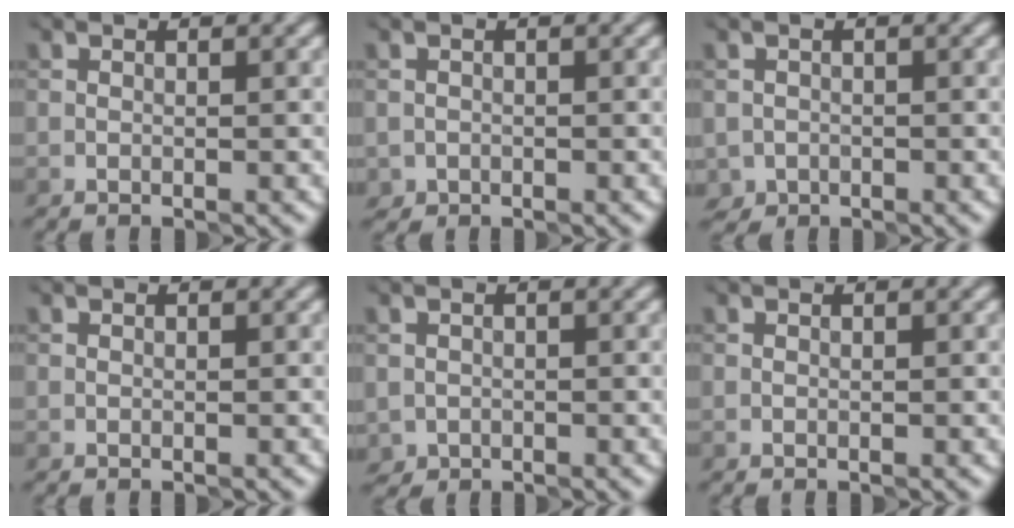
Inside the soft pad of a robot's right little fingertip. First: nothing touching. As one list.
[{"total": 0.9, "force": [-0.4, 0.8, 0.0], "torque": [0.006, -0.001, -0.008]}, {"total": 1.6, "force": [-0.9, 1.3, 0.1], "torque": [0.002, -0.004, -0.016]}, {"total": 0.0}, {"total": 1.4, "force": [-0.4, 1.3, 0.3], "torque": [-0.002, -0.006, -0.007]}, {"total": 0.0}]